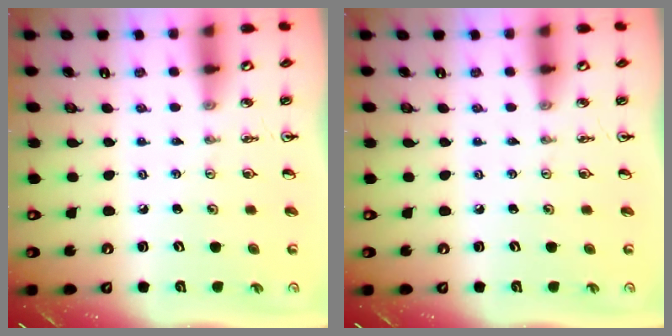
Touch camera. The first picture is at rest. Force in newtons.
{"total": 0.0}